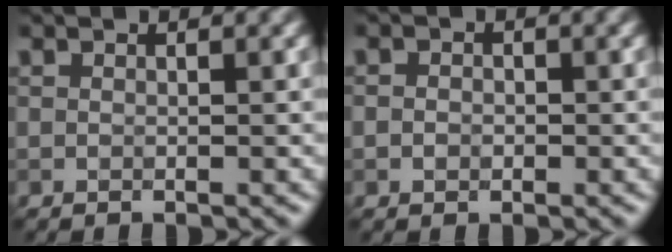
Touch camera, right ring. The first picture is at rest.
{"total": 1.1, "force": [-0.3, 0.9, 0.5], "torque": [-0.006, -0.002, -0.006]}